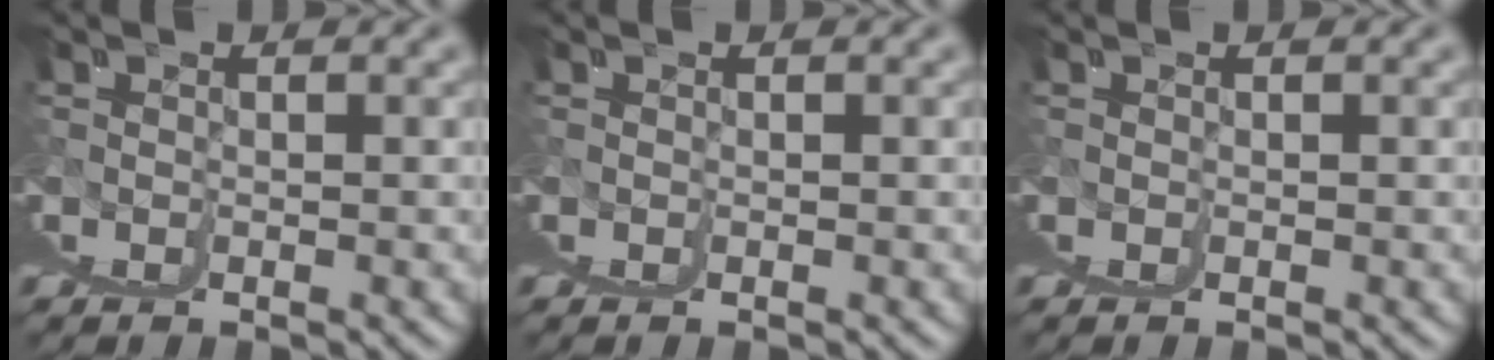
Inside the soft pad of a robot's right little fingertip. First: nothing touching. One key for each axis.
{"total": 0.0}
{"total": 0.0}